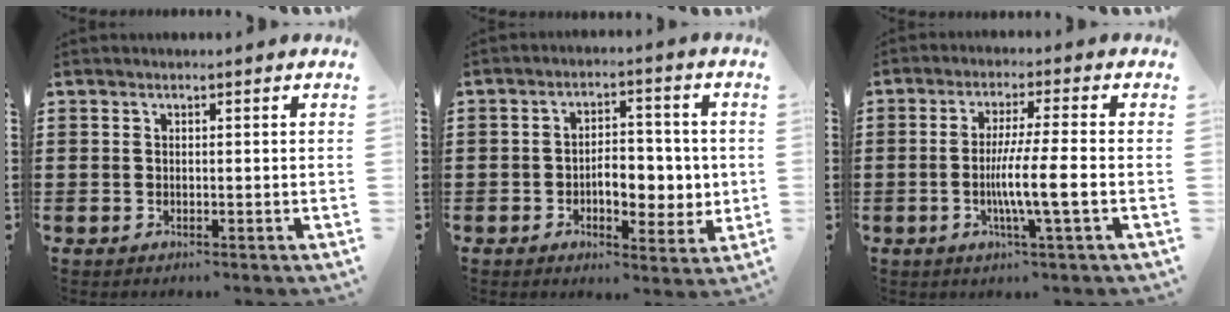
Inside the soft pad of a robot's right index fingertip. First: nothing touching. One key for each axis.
{"total": 6.5, "fx": -1.0, "fy": 3.7, "fz": 5.3, "tx": -0.067, "ty": -0.003, "tz": -0.027}
{"total": 7.5, "fx": -1.7, "fy": 0.1, "fz": 7.3, "tx": -0.130, "ty": -0.010, "tz": -0.033}